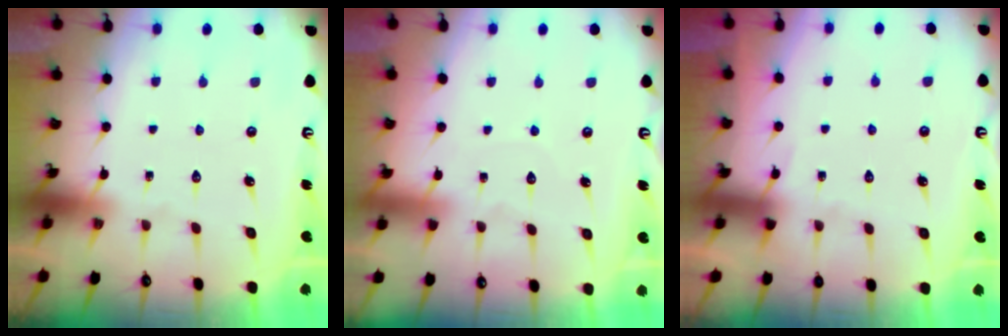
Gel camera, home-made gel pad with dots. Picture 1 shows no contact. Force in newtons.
{"total": 2.8, "press": 2.8, "slide": 0.3}
{"total": 2.5, "press": 2.4, "slide": 0.4}